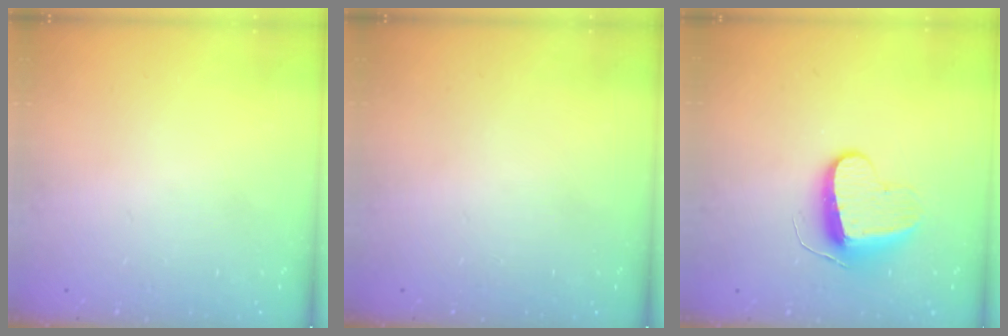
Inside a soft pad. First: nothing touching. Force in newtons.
{"total": 0.0}
{"total": 9.2, "press": 9.2, "slide": 0.4}